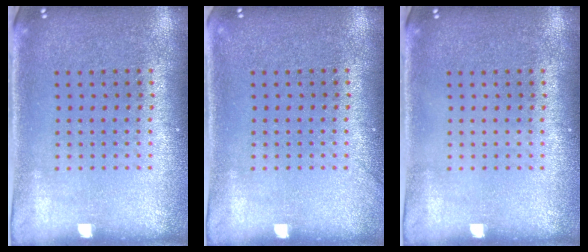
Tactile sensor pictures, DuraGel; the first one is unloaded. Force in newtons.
{"total": 0.5, "press": 0.5, "slide": 0.1}
{"total": 0.0}